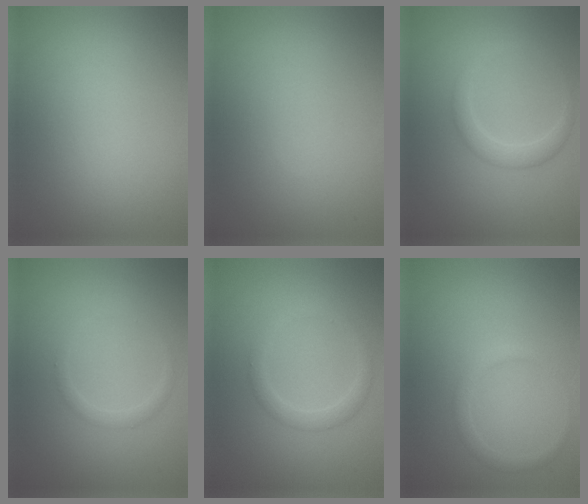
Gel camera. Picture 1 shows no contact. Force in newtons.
{"total": 0.0}
{"total": 1.9, "press": 1.9, "slide": 0.1}
{"total": 1.0, "press": 1.0, "slide": 0.0}
{"total": 1.7, "press": 1.7, "slide": 0.0}
{"total": 1.3, "press": 1.3, "slide": 0.1}